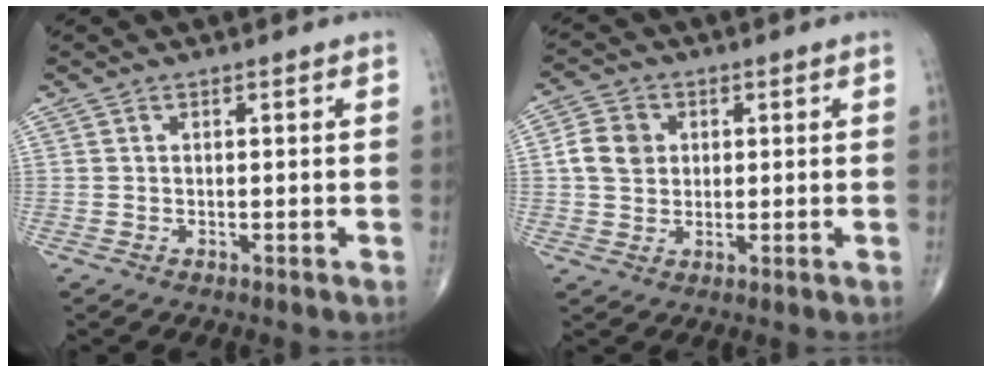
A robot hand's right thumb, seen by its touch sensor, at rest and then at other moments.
{"total": 6.1, "force": [1.0, 5.1, 3.2], "torque": [-0.047, 0.003, 0.013]}